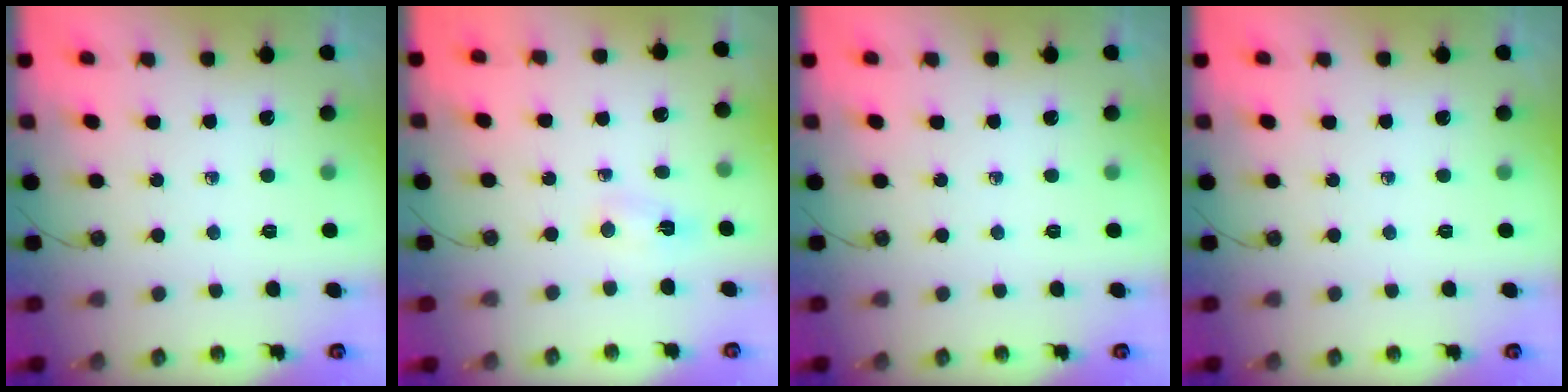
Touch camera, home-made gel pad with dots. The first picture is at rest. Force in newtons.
{"total": 12.2, "press": 3.1, "slide": 11.8}
{"total": 0.0}
{"total": 0.0}